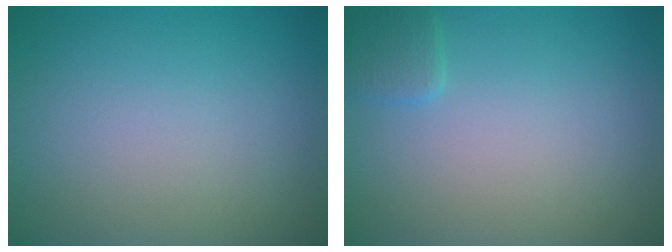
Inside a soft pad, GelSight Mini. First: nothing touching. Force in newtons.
{"total": 1.3, "press": 1.3, "slide": 0.1}